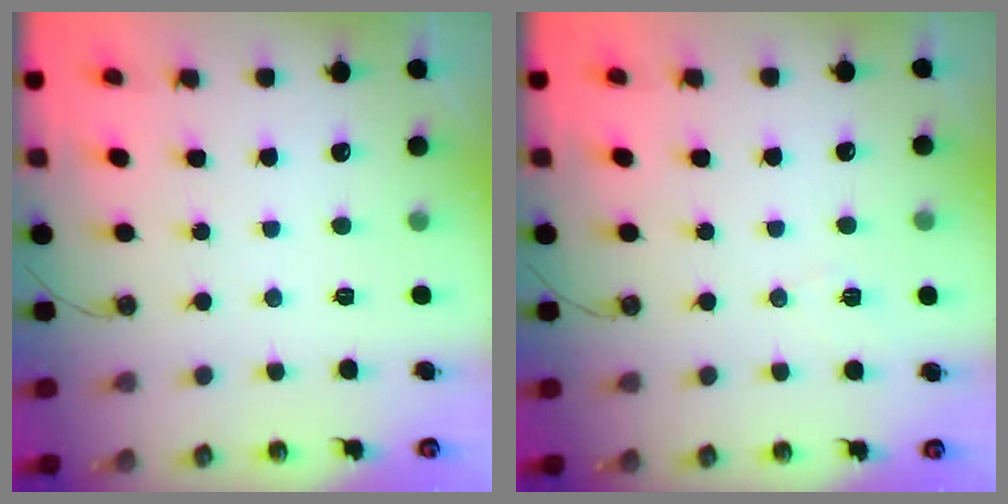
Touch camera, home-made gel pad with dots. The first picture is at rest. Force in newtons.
{"total": 2.7, "press": 2.3, "slide": 1.4}